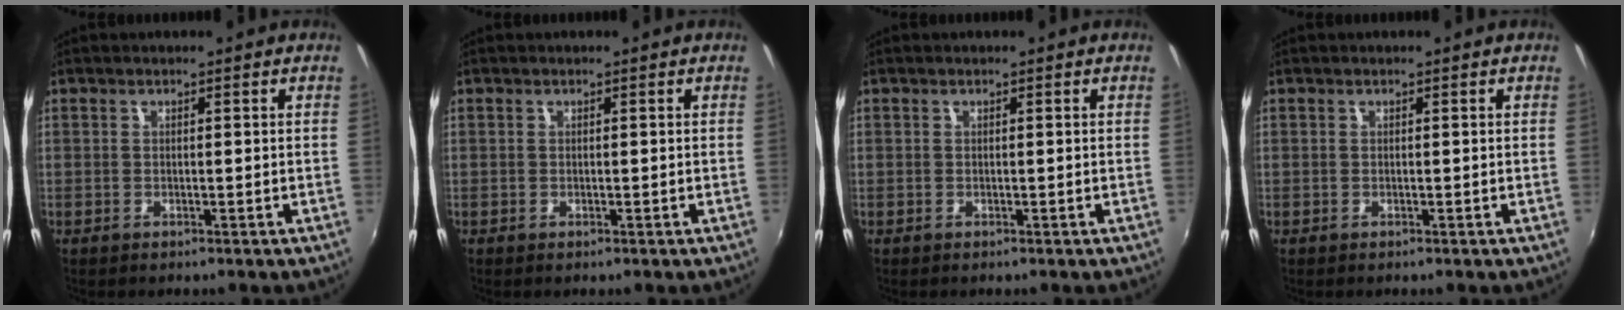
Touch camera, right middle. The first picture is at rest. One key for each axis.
{"total": 0.0}
{"total": 0.0}
{"total": 0.0}